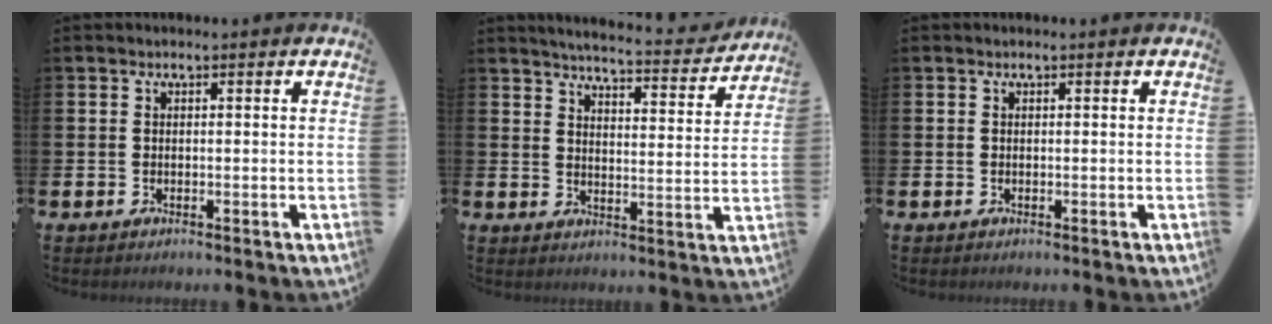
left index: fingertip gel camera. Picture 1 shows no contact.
{"total": 5.2, "force": [5.0, 0.3, 1.1], "torque": [-0.029, -0.042, 0.081]}
{"total": 0.0}